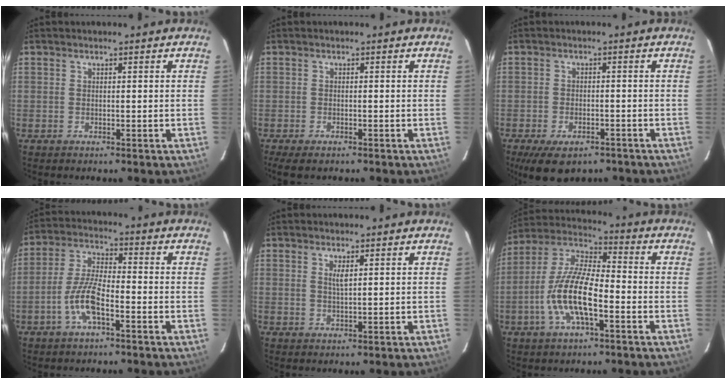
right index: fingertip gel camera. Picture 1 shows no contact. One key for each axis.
{"total": 4.5, "fx": -3.4, "fy": 1.2, "fz": 2.6, "tx": -0.062, "ty": -0.020, "tz": -0.058}
{"total": 9.5, "fx": -6.5, "fy": 4.5, "fz": 5.2, "tx": -0.110, "ty": -0.021, "tz": -0.094}
{"total": 8.0, "fx": -3.8, "fy": 2.1, "fz": 6.7, "tx": -0.145, "ty": 0.005, "tz": -0.074}
{"total": 1.8, "fx": 0.7, "fy": 0.3, "fz": 1.6, "tx": -0.027, "ty": -0.001, "tz": 0.012}
{"total": 13.8, "fx": -4.6, "fy": 4.4, "fz": 12.2, "tx": -0.251, "ty": -0.001, "tz": -0.091}